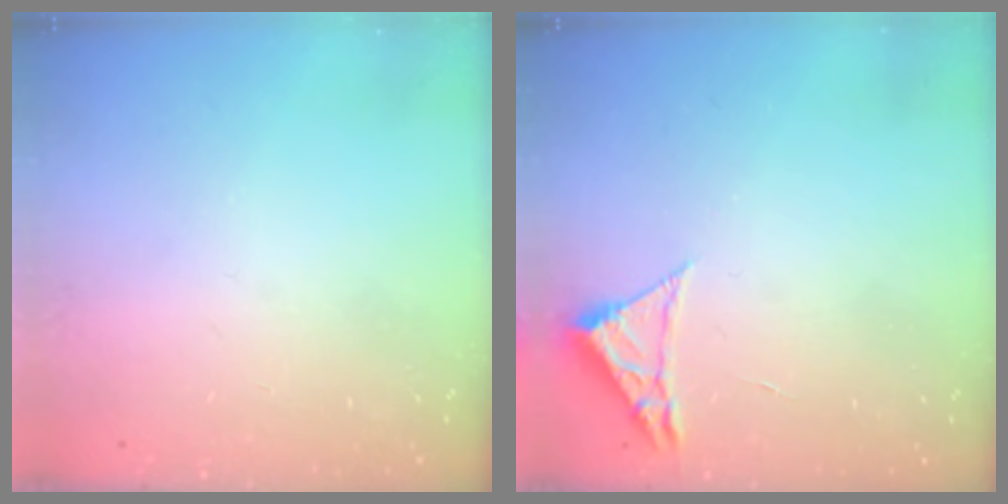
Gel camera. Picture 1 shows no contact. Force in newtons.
{"total": 2.3, "press": 2.3, "slide": 0.4}